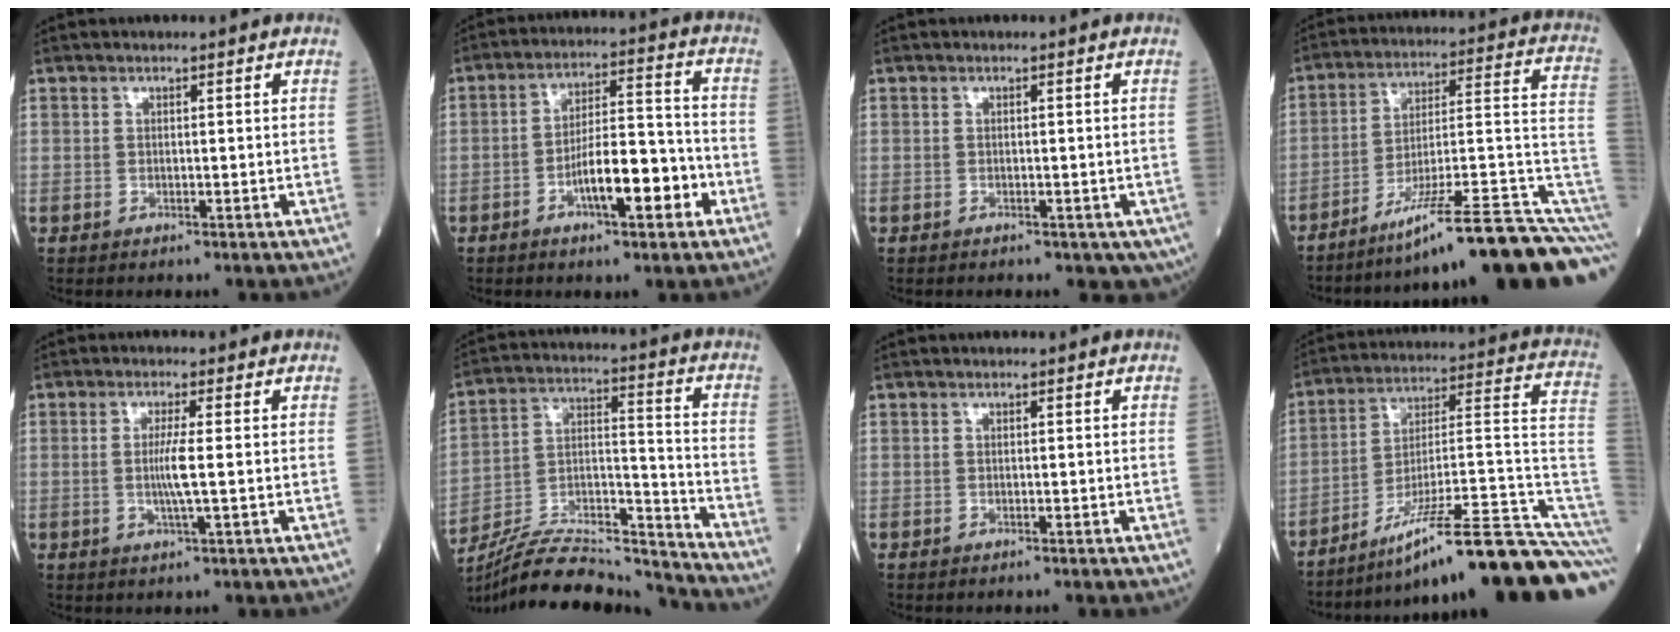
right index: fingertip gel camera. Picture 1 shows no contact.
{"total": 9.7, "force": [-4.0, 2.5, 8.5], "torque": [-0.148, 0.018, -0.062]}
{"total": 4.2, "force": [-2.3, 2.2, 2.7], "torque": [-0.023, -0.003, -0.033]}
{"total": 20.5, "force": [-13.2, 0.6, 15.6], "torque": [-0.143, 0.038, -0.208]}
{"total": 3.6, "force": [-0.1, -0.5, 3.6], "torque": [-0.078, -0.006, -0.001]}
{"total": 21.3, "force": [-20.4, 1.9, 5.9], "torque": [-0.125, 0.018, -0.337]}
{"total": 0.0}
{"total": 23.2, "force": [-16.4, 0.0, 16.4], "torque": [-0.154, 0.032, -0.263]}